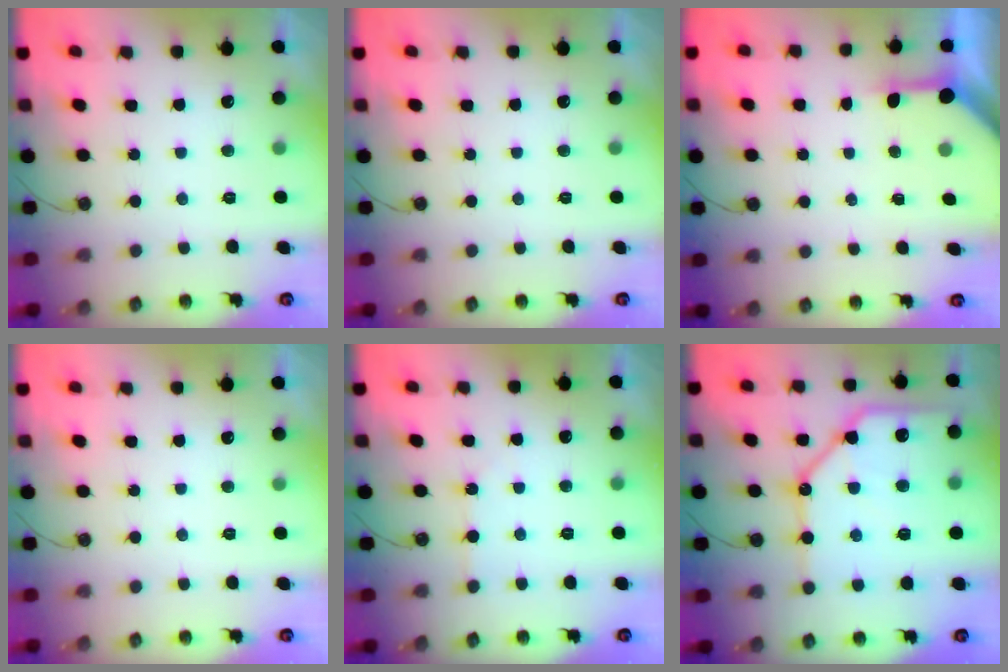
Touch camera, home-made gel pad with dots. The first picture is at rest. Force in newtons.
{"total": 0.0}
{"total": 3.8, "press": 3.8, "slide": 0.4}
{"total": 0.0}
{"total": 1.8, "press": 1.8, "slide": 0.4}
{"total": 18.6, "press": 18.4, "slide": 2.2}